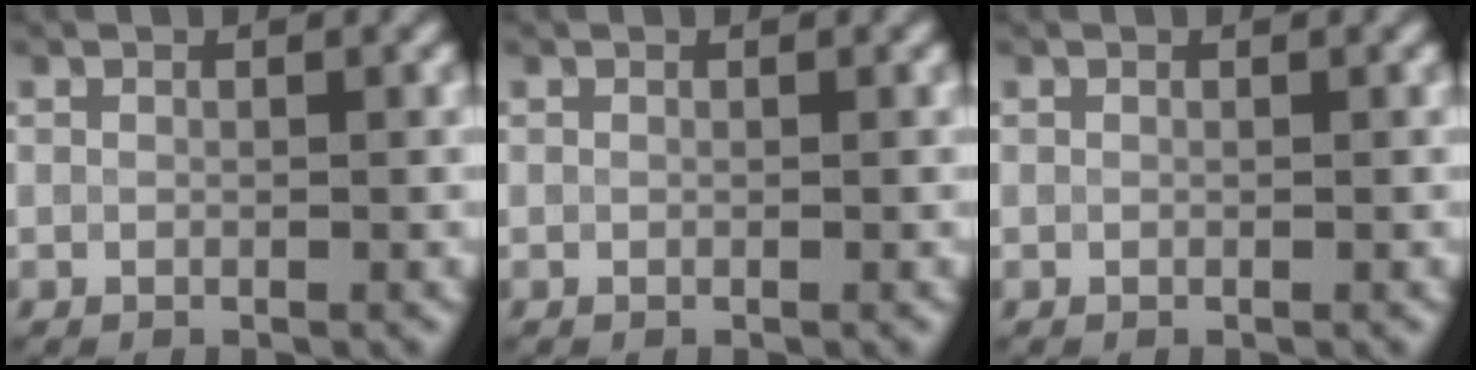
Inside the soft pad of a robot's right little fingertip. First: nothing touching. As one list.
[{"total": 0.0}, {"total": 0.0}]